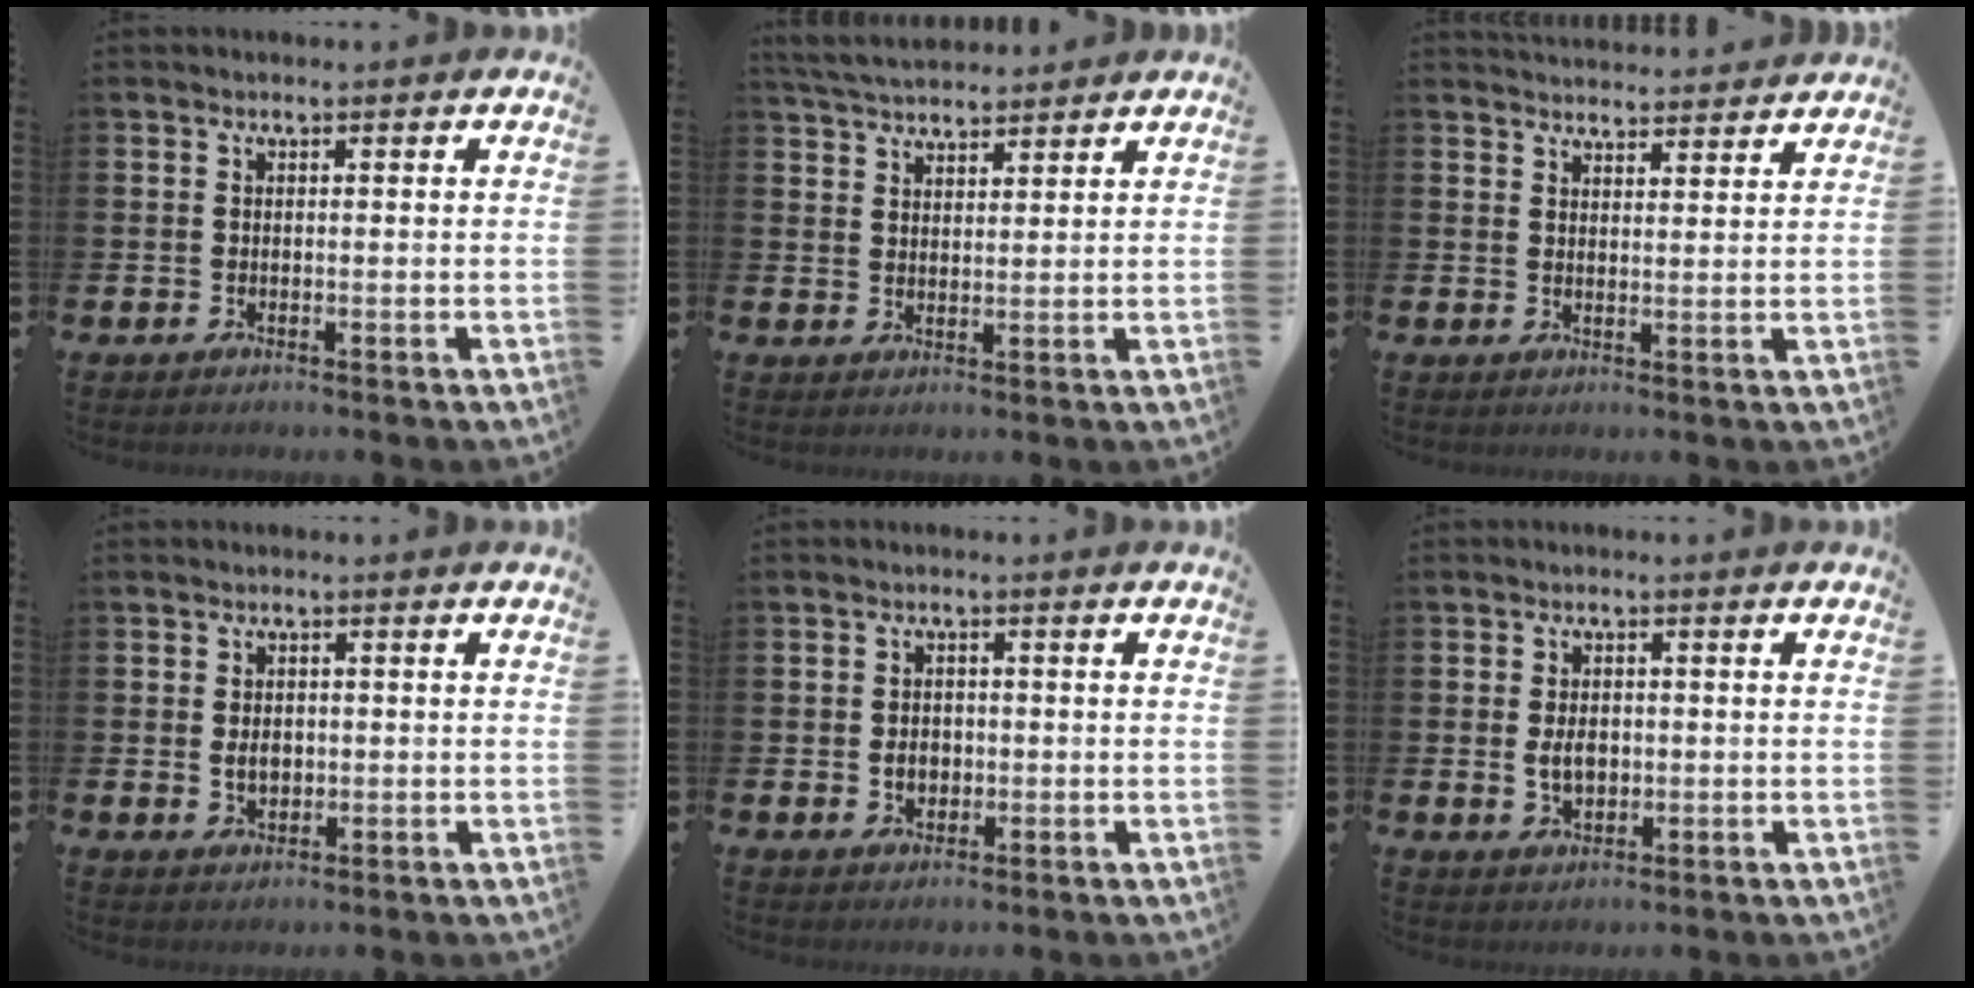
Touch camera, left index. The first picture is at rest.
{"total": 4.4, "force": [4.2, 0.9, 0.6], "torque": [-0.028, -0.015, 0.079]}
{"total": 3.7, "force": [3.7, 0.4, -0.1], "torque": [0.005, -0.024, 0.066]}
{"total": 2.3, "force": [0.1, 1.6, 1.6], "torque": [-0.009, -0.002, -0.005]}
{"total": 2.4, "force": [-0.1, 1.9, 1.5], "torque": [-0.009, -0.002, -0.010]}
{"total": 3.1, "force": [0.0, 2.1, 2.3], "torque": [-0.022, -0.002, -0.006]}